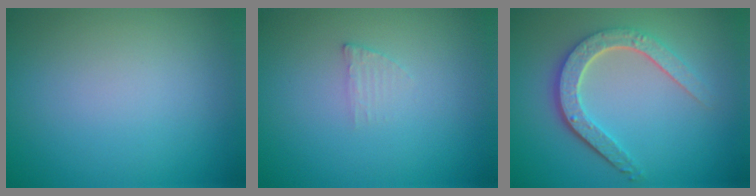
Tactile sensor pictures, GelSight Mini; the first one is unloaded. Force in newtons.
{"total": 1.0, "press": 1.0, "slide": 0.2}
{"total": 4.7, "press": 3.6, "slide": 2.9}